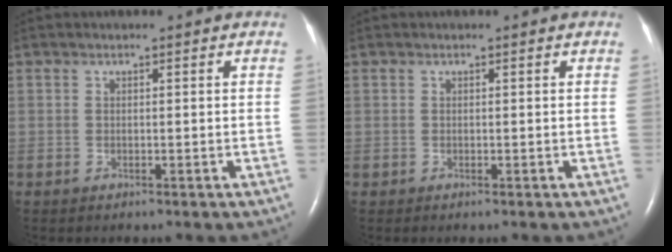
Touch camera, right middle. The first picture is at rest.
{"total": 0.0}